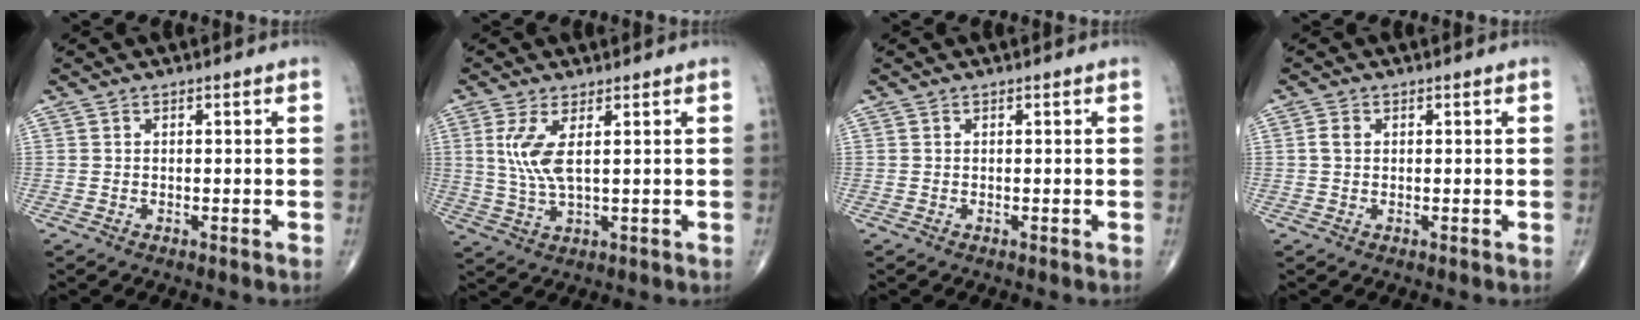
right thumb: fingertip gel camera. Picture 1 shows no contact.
{"total": 6.4, "force": [1.6, 1.8, 5.9], "torque": [-0.144, -0.011, 0.040]}
{"total": 0.0}
{"total": 1.7, "force": [0.2, 1.3, 1.1], "torque": [-0.021, 0.004, 0.004]}